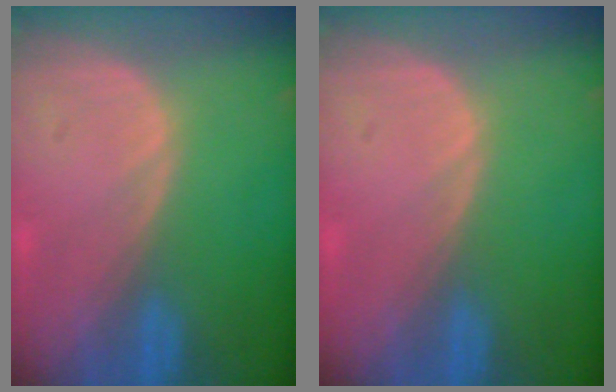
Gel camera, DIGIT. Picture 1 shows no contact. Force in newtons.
{"total": 0.0}